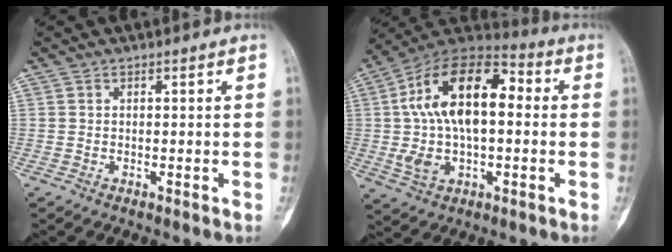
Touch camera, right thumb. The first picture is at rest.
{"total": 21.2, "force": [1.6, 11.9, 17.5], "torque": [-0.293, 0.035, 0.024]}